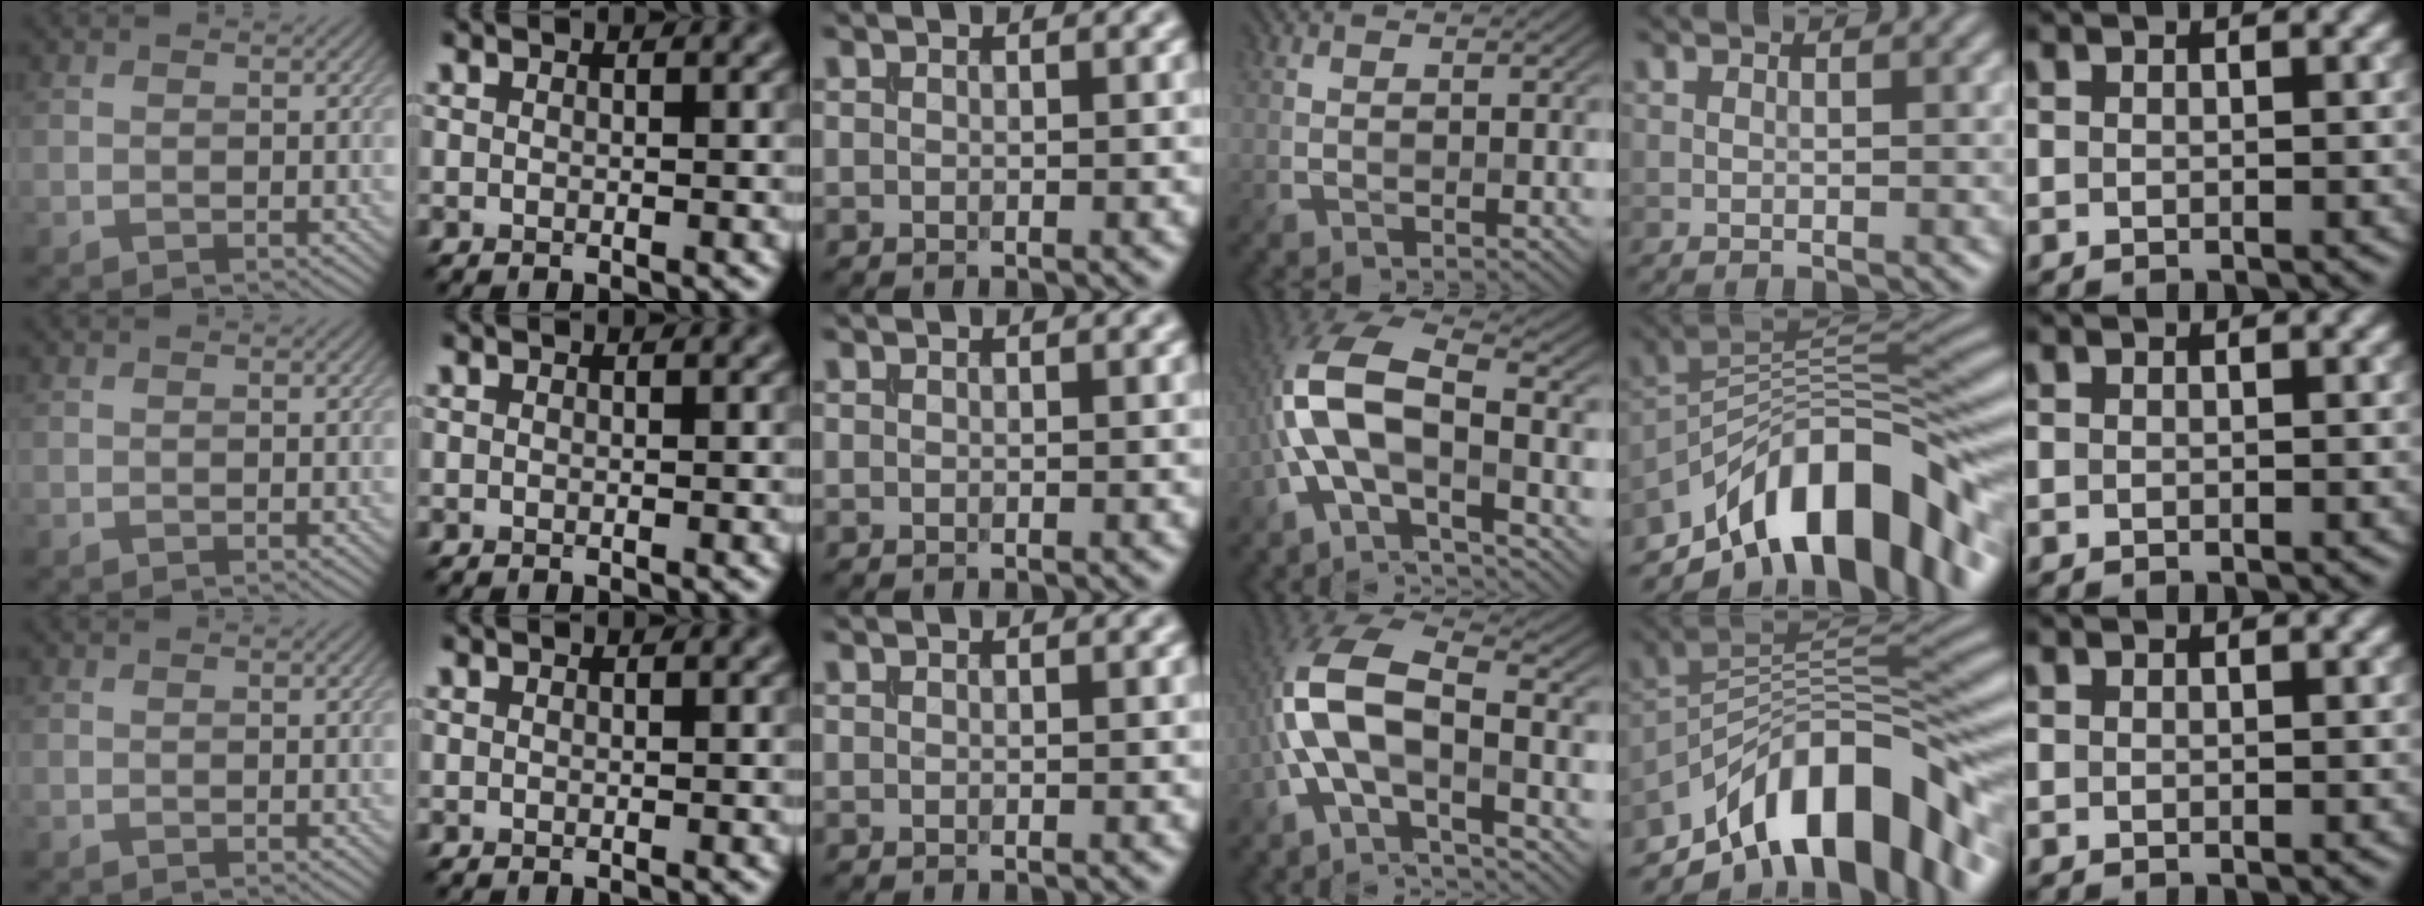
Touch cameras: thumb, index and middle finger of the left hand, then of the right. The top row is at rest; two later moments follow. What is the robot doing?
{"motion": "insert", "object": "file holder"}